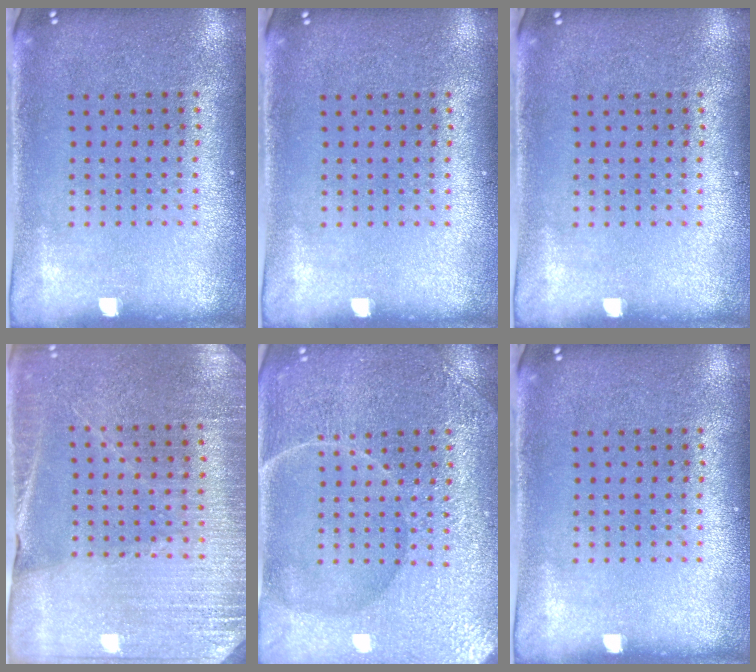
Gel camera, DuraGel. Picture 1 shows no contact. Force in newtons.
{"total": 0.0}
{"total": 0.0}
{"total": 2.9, "press": 2.9, "slide": 0.2}
{"total": 4.3, "press": 4.2, "slide": 0.5}
{"total": 0.0}